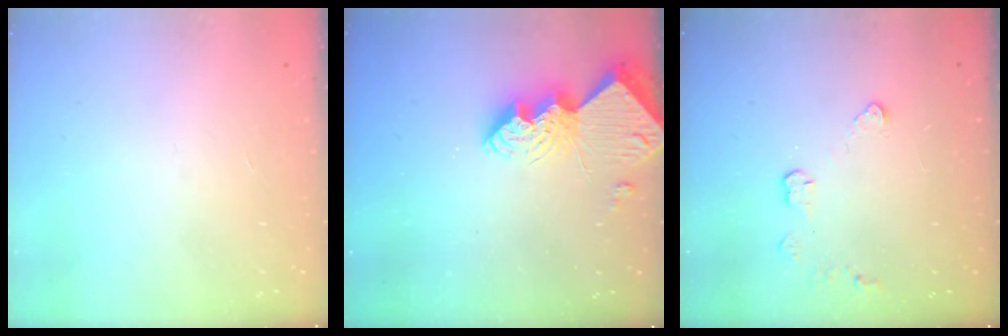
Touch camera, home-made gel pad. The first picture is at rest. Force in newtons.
{"total": 11.1, "press": 11.0, "slide": 1.0}
{"total": 3.9, "press": 3.9, "slide": 0.5}